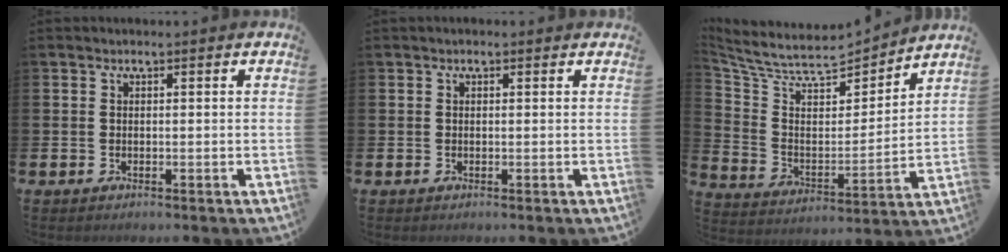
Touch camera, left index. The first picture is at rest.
{"total": 0.0}
{"total": 7.5, "force": [6.8, 2.4, 2.2], "torque": [-0.084, -0.057, 0.115]}